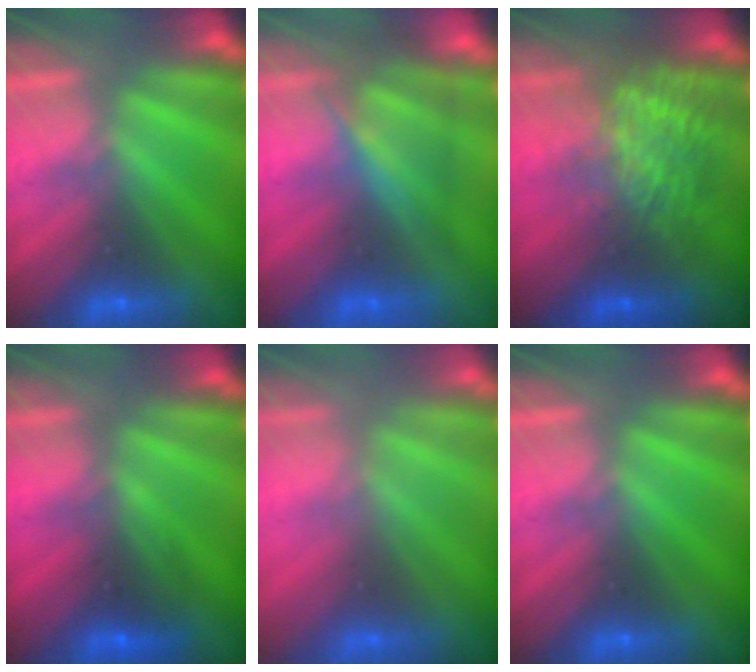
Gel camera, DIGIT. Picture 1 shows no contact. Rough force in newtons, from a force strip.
{"total": 4.8}
{"total": 7.0}
{"total": 2.7}
{"total": 2.5}
{"total": 0.0}